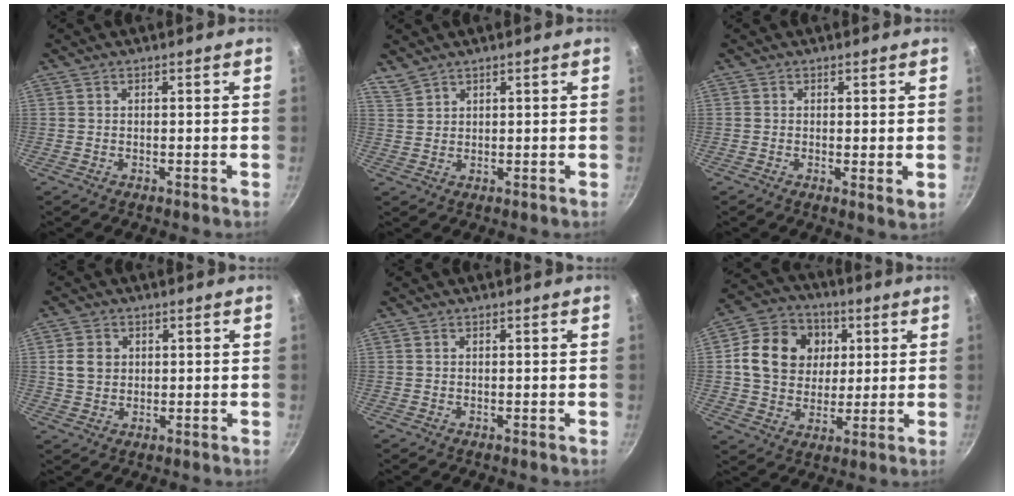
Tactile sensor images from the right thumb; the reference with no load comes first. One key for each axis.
{"total": 2.6, "fx": 2.4, "fy": 0.9, "fz": 0.4, "tx": -0.005, "ty": 0.003, "tz": 0.054}
{"total": 2.1, "fx": 0.3, "fy": 0.6, "fz": 2.0, "tx": -0.030, "ty": -0.012, "tz": 0.002}
{"total": 5.0, "fx": 1.0, "fy": 4.1, "fz": 2.6, "tx": -0.032, "ty": 0.002, "tz": 0.019}
{"total": 0.0}
{"total": 15.3, "fx": 3.2, "fy": 12.7, "fz": 7.8, "tx": -0.112, "ty": 0.008, "tz": 0.047}